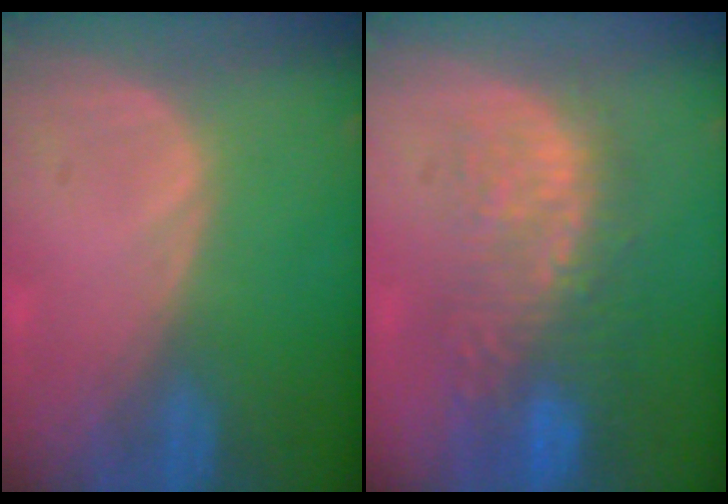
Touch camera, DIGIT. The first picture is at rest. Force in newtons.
{"total": 10.5, "press": 9.2, "slide": 5.1}